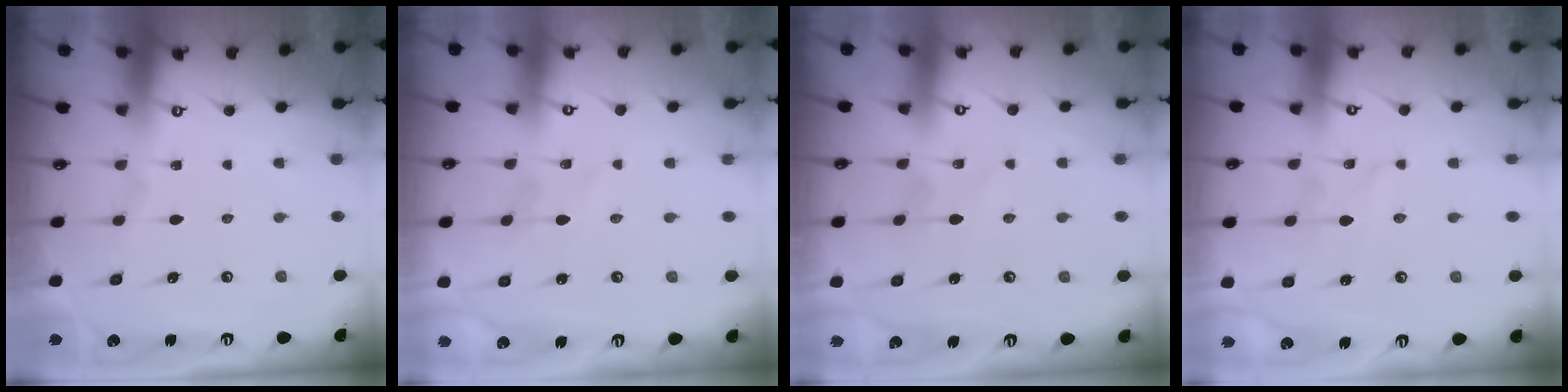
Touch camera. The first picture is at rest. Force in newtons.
{"total": 1.2, "press": 1.2, "slide": 0.2}
{"total": 3.3, "press": 3.3, "slide": 0.5}
{"total": 1.2, "press": 1.2, "slide": 0.1}